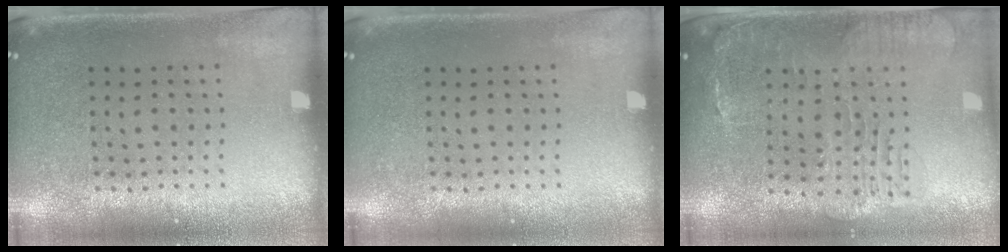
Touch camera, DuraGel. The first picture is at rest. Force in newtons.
{"total": 0.0}
{"total": 1.4, "press": 1.4, "slide": 0.4}